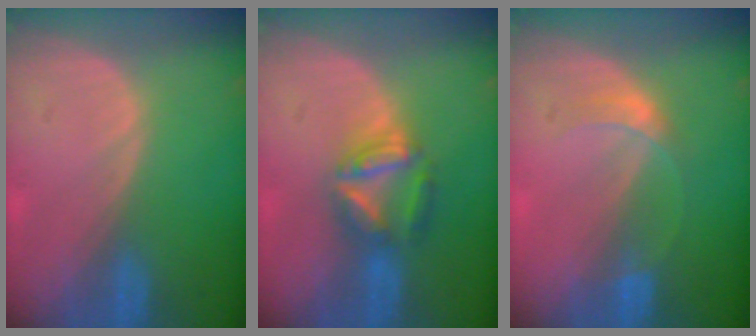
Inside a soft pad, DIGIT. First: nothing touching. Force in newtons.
{"total": 6.0, "press": 5.9, "slide": 1.0}
{"total": 2.9, "press": 2.9, "slide": 0.1}